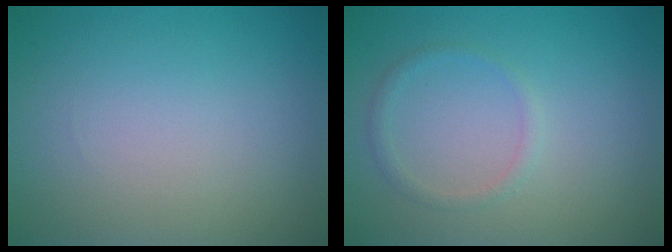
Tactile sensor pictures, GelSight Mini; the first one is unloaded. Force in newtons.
{"total": 1.1, "press": 1.1, "slide": 0.0}